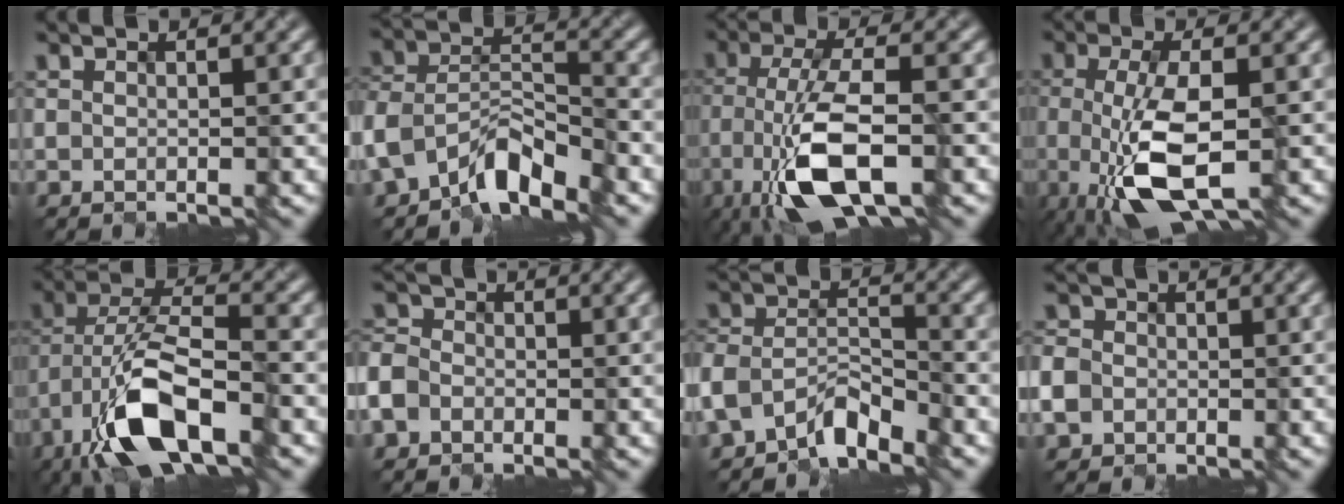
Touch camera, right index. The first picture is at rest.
{"total": 7.0, "force": [-4.7, 3.4, 3.8], "torque": [-0.063, -0.003, -0.094]}
{"total": 8.1, "force": [-3.6, 2.6, 6.8], "torque": [-0.142, -0.002, -0.070]}
{"total": 7.0, "force": [-2.0, 2.3, 6.3], "torque": [-0.133, -0.009, -0.034]}
{"total": 10.3, "force": [-5.7, 3.5, 7.8], "torque": [-0.161, 0.002, -0.107]}
{"total": 4.2, "force": [-1.7, 3.4, 1.9], "torque": [-0.032, -0.002, -0.038]}
{"total": 5.4, "force": [-3.9, 2.6, 2.6], "torque": [-0.049, -0.001, -0.079]}
{"total": 3.3, "force": [-0.8, 3.0, 1.1], "torque": [-0.020, 0.002, -0.018]}